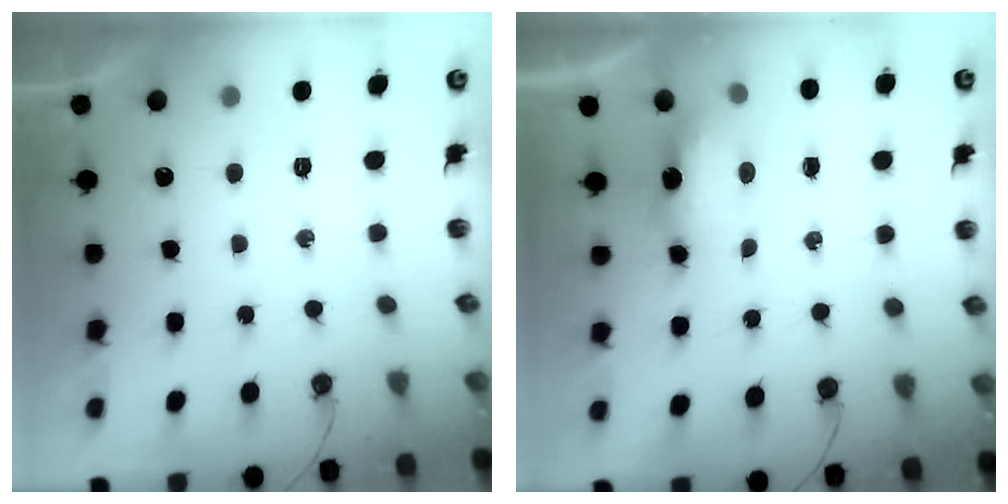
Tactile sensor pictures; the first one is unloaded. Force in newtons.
{"total": 8.5, "press": 6.8, "slide": 5.0}